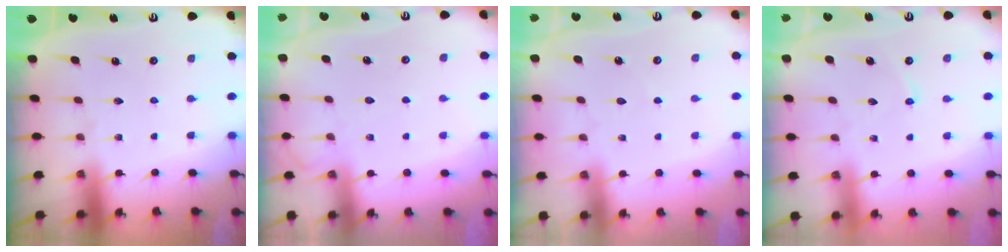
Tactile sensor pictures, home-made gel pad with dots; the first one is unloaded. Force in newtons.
{"total": 3.9, "press": 3.9, "slide": 0.6}
{"total": 2.2, "press": 2.2, "slide": 0.3}
{"total": 2.2, "press": 2.2, "slide": 0.2}